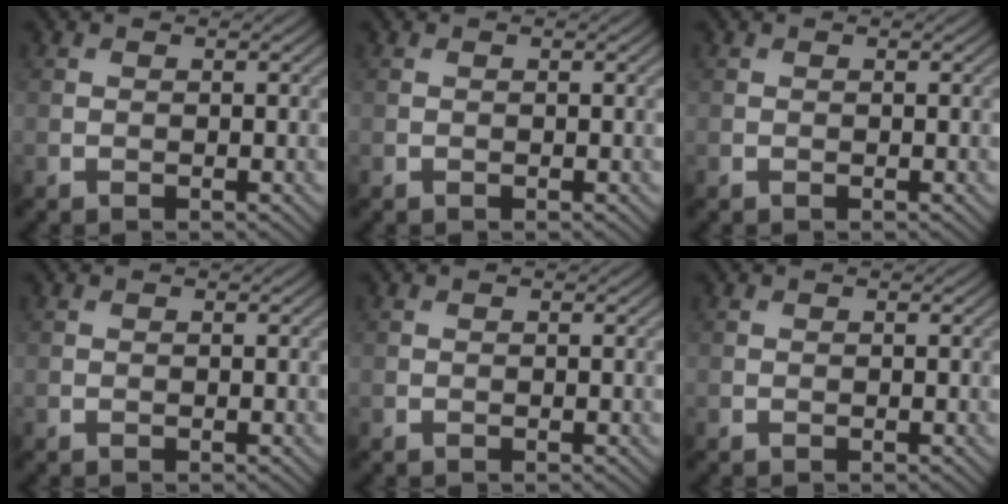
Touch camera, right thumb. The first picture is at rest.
{"total": 0.0}
{"total": 0.0}
{"total": 0.0}
{"total": 0.0}
{"total": 0.0}